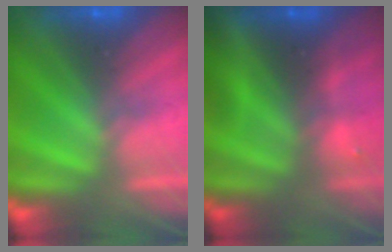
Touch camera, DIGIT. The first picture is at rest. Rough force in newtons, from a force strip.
{"total": 5.7}